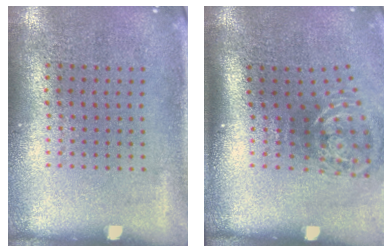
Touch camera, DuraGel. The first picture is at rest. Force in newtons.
{"total": 2.1, "press": 1.3, "slide": 1.6}